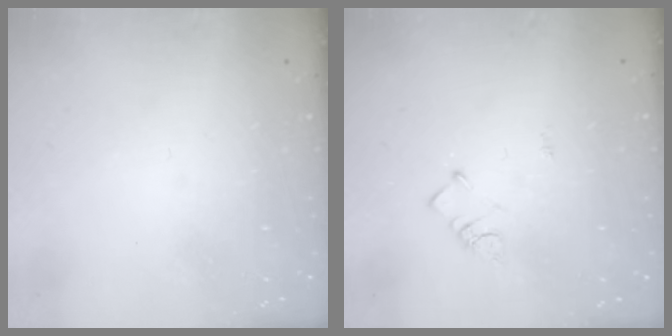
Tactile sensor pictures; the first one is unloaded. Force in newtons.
{"total": 3.2, "press": 3.2, "slide": 0.5}